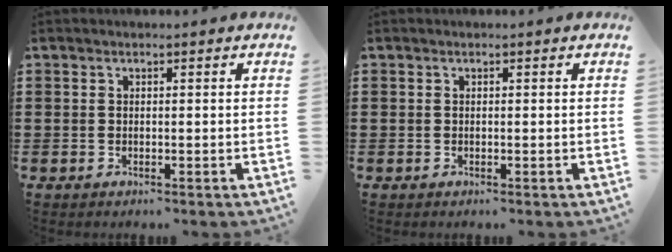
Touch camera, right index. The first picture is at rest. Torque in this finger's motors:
{"motor_torque": [0.01, 0.06, 0.00, 0.00]}